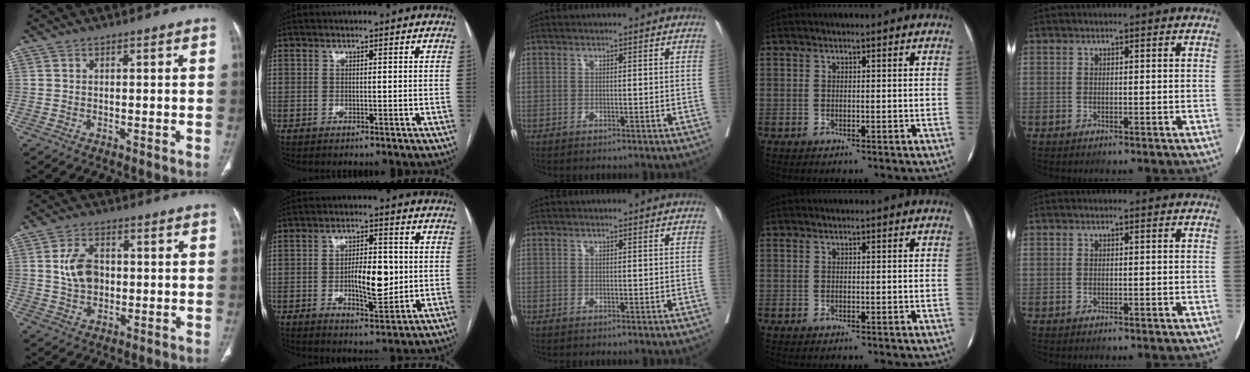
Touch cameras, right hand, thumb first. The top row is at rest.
{"thumb": {"total": 7.3, "force": [0.6, 5.1, 5.2], "torque": [-0.085, 0.002, 0.013]}, "index": {"total": 8.0, "force": [-0.6, 2.8, 7.5], "torque": [-0.123, 0.001, -0.006]}}